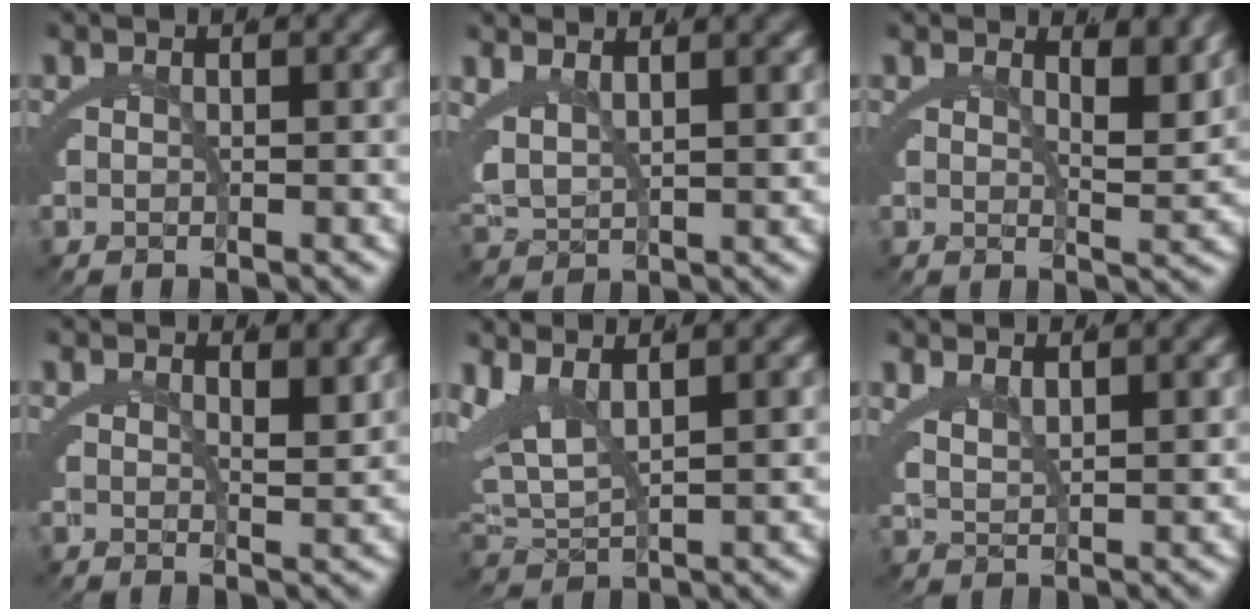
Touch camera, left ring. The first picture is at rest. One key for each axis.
{"total": 4.1, "fx": 1.9, "fy": 2.6, "fz": 2.5, "tx": -0.076, "ty": -0.021, "tz": 0.048}
{"total": 2.8, "fx": 1.9, "fy": 0.4, "fz": 2.0, "tx": -0.028, "ty": -0.020, "tz": 0.035}
{"total": 1.6, "fx": 1.2, "fy": 0.5, "fz": 1.1, "tx": -0.024, "ty": -0.017, "tz": 0.024}
{"total": 6.6, "fx": 2.1, "fy": 4.3, "fz": 4.6, "tx": -0.120, "ty": -0.008, "tz": 0.042}
{"total": 2.7, "fx": 2.3, "fy": 0.5, "fz": 1.4, "tx": -0.030, "ty": -0.010, "tz": 0.051}